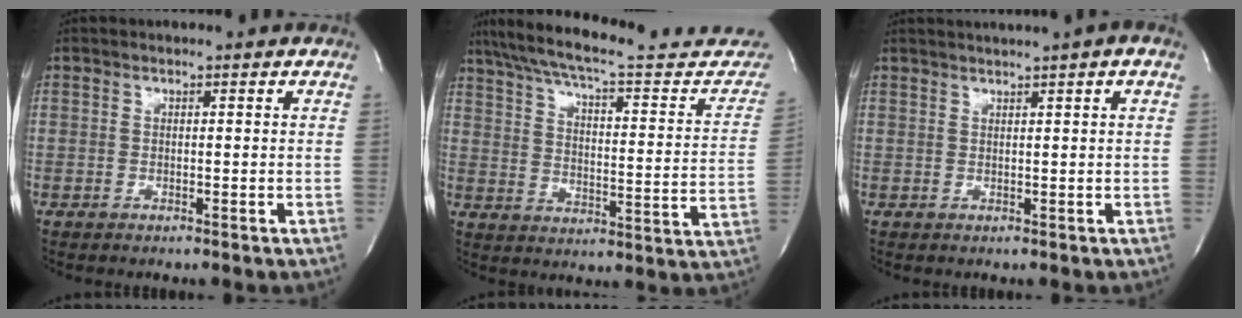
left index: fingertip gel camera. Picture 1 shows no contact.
{"total": 27.2, "force": [23.7, 4.3, 12.7], "torque": [-0.195, -0.029, 0.308]}
{"total": 4.8, "force": [3.5, -0.7, 3.2], "torque": [-0.052, 0.024, 0.051]}